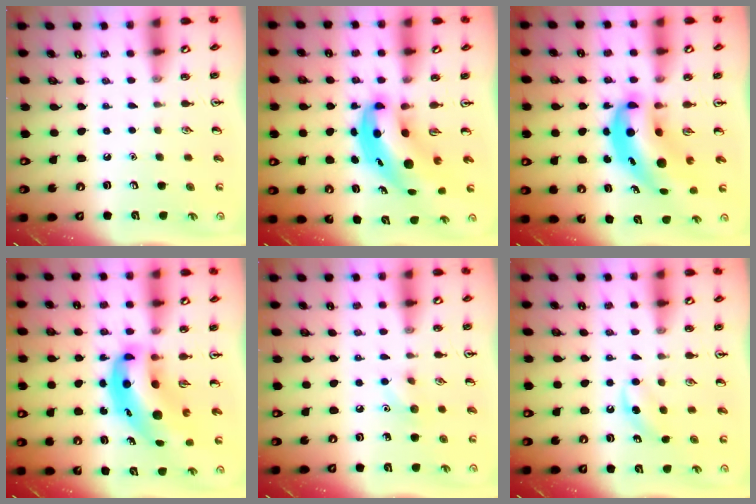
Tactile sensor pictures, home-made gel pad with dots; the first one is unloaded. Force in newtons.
{"total": 6.7, "press": 6.6, "slide": 1.2}
{"total": 10.3, "press": 9.8, "slide": 3.2}
{"total": 11.3, "press": 10.8, "slide": 3.3}
{"total": 5.9, "press": 5.6, "slide": 1.6}
{"total": 4.1, "press": 3.7, "slide": 1.7}